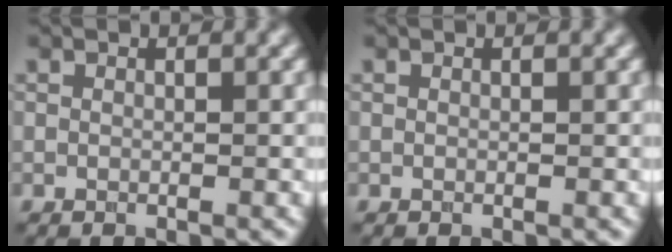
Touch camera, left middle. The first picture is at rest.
{"total": 0.0}